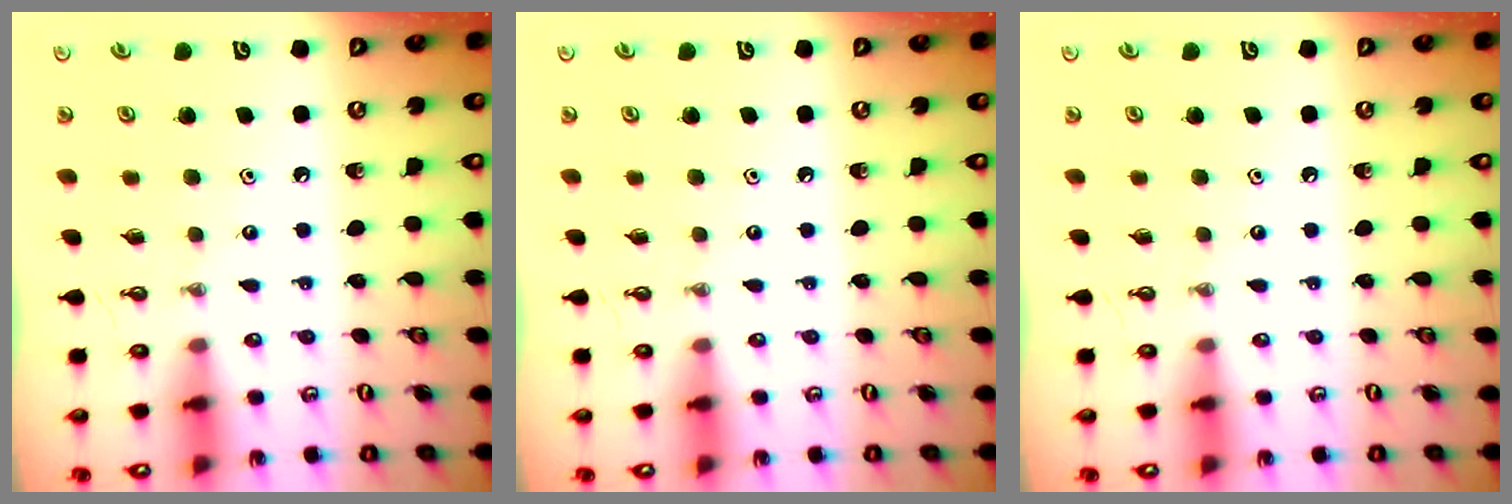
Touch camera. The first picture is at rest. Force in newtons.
{"total": 0.0}
{"total": 0.0}